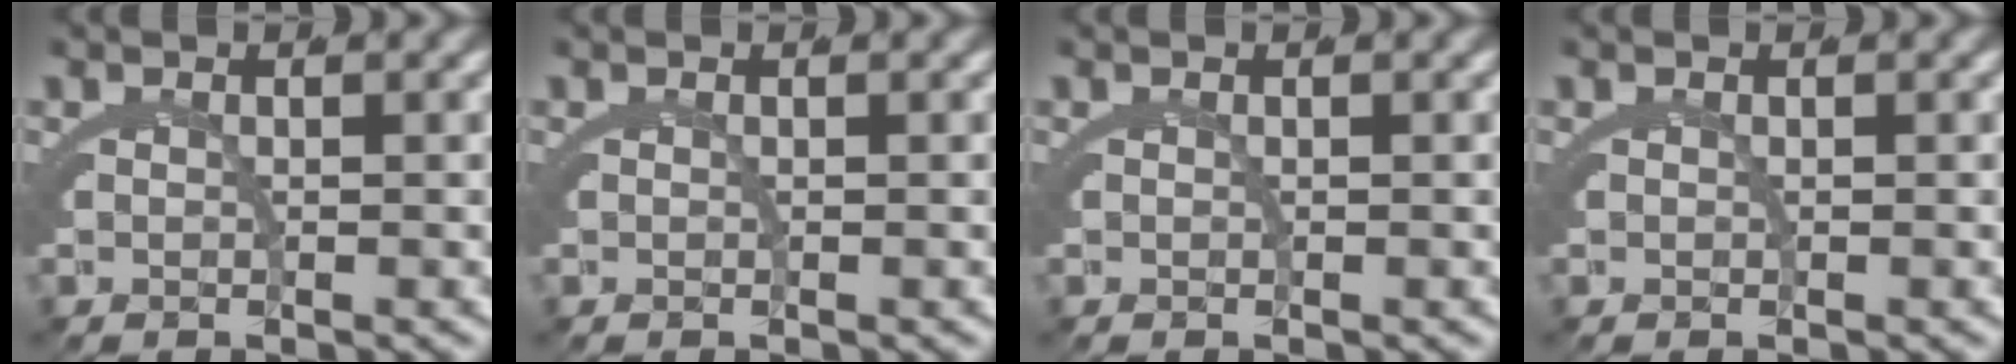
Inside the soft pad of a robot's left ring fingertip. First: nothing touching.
{"total": 0.0}
{"total": 0.0}
{"total": 0.0}